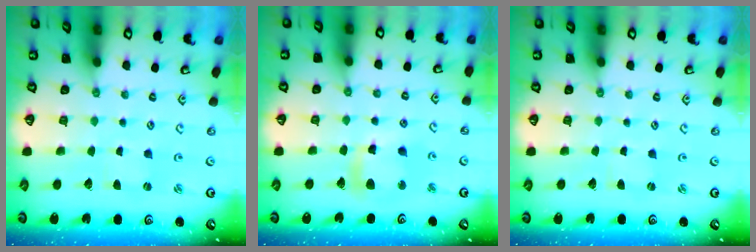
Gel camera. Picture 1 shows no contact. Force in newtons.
{"total": 11.5, "press": 11.4, "slide": 1.5}
{"total": 0.0}